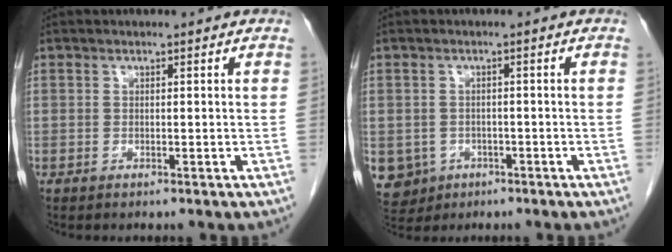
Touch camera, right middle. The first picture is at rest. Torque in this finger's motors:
{"motor_torque": [0.89, -0.93, 0.14, 0.03]}